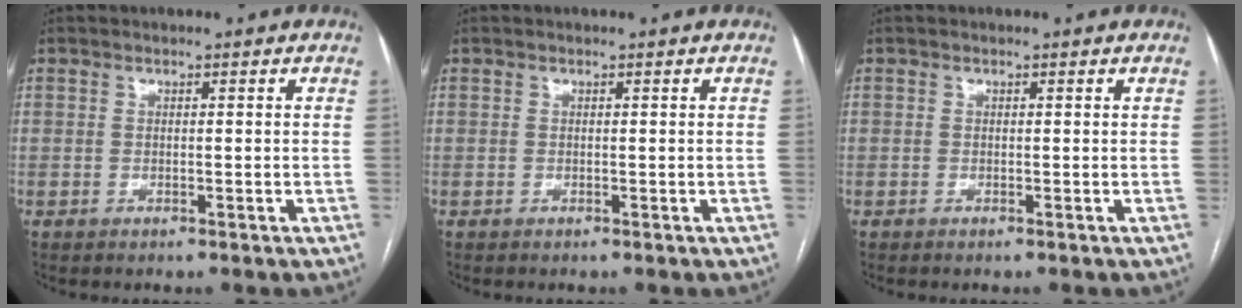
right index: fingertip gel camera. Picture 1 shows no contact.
{"total": 0.0}
{"total": 0.0}